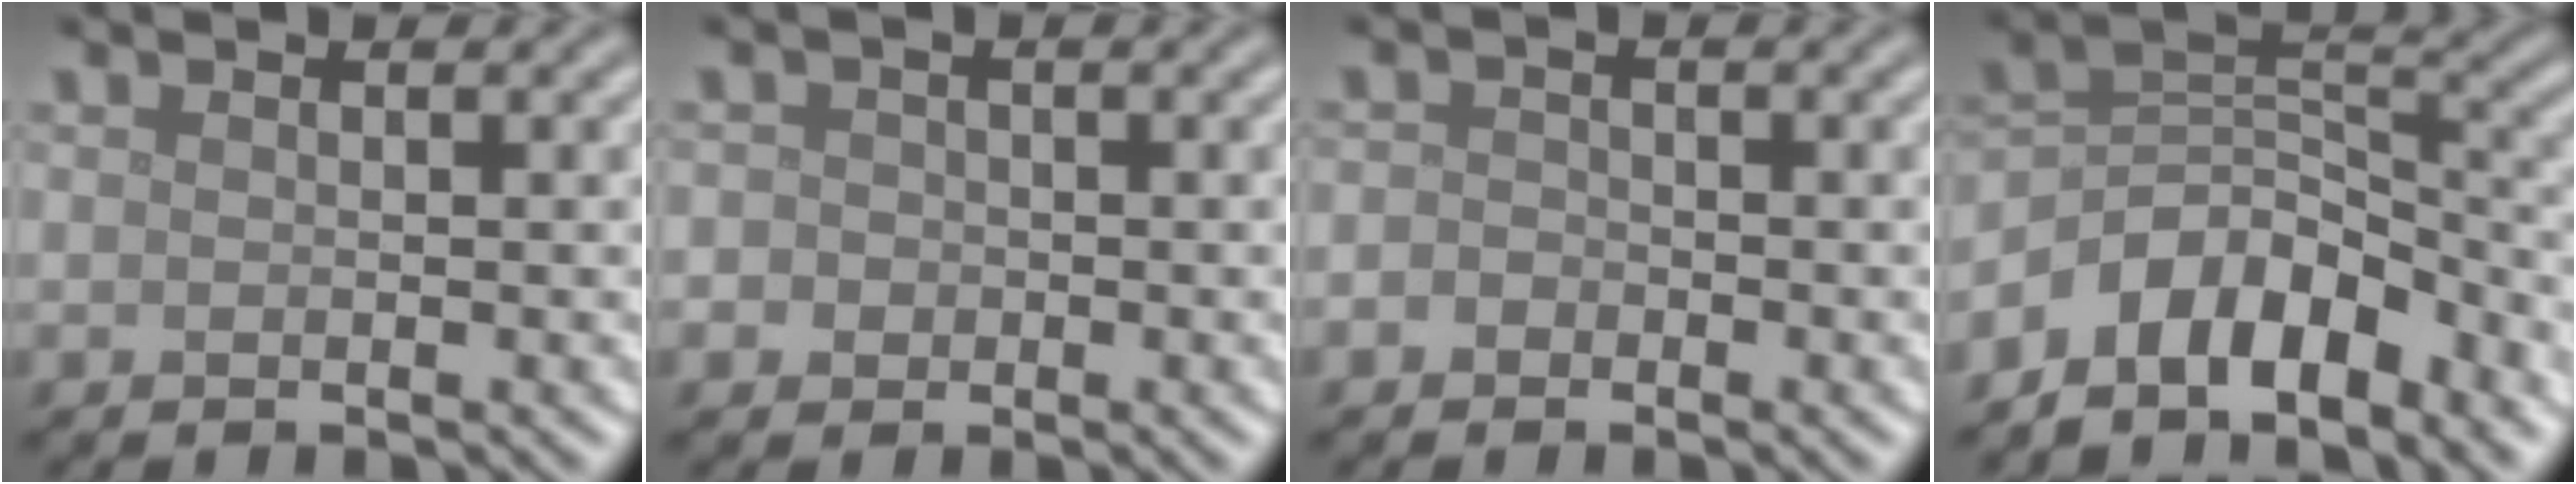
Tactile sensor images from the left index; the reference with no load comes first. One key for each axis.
{"total": 2.8, "fx": -0.1, "fy": 2.6, "fz": 0.9, "tx": 0.005, "ty": 0.018, "tz": -0.029}
{"total": 1.3, "fx": -0.6, "fy": 1.1, "fz": 0.3, "tx": 0.007, "ty": 0.001, "tz": -0.018}
{"total": 8.1, "fx": -5.8, "fy": 3.9, "fz": 4.2, "tx": -0.049, "ty": 0.004, "tz": -0.111}